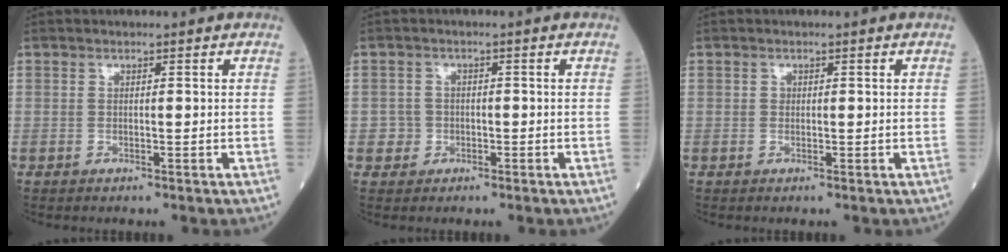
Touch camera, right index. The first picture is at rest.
{"total": 2.0, "force": [-0.3, 1.9, -0.1], "torque": [0.012, 0.011, -0.009]}
{"total": 0.5, "force": [0.1, 0.5, 0.2], "torque": [0.000, 0.002, 0.001]}